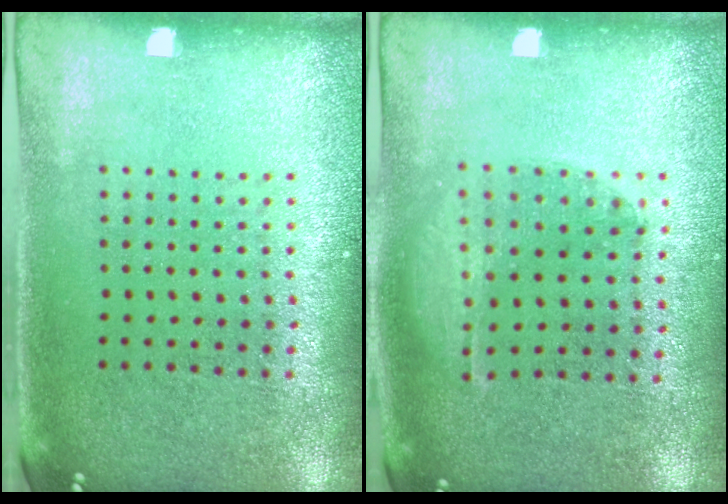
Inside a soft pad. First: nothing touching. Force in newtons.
{"total": 1.1, "press": 1.1, "slide": 0.2}